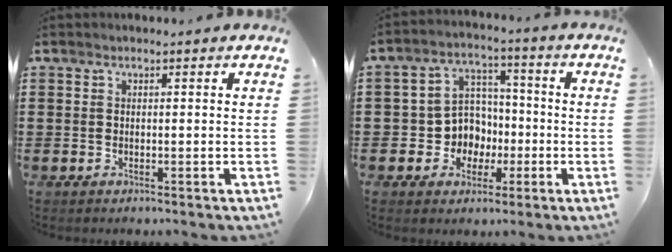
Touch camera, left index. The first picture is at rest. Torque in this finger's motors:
{"motor_torque": [0.77, 0.36, 0.26, 0.03]}